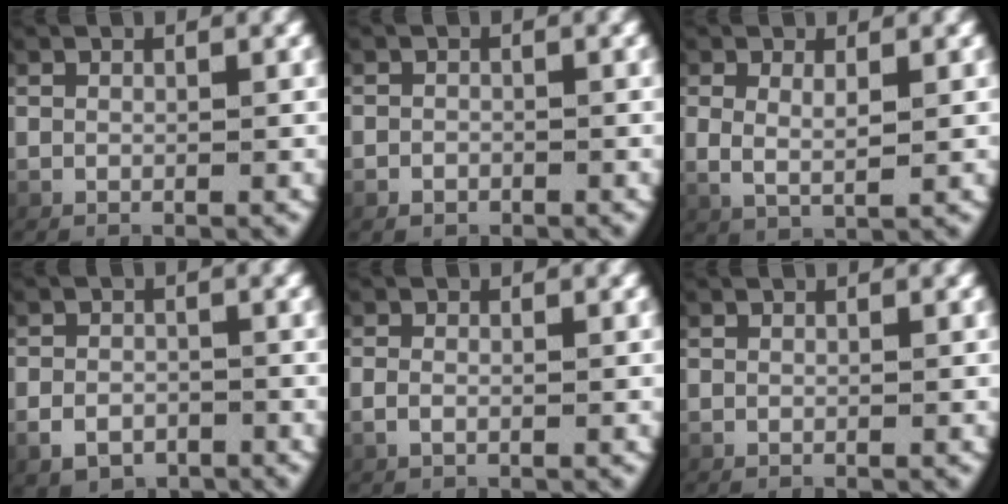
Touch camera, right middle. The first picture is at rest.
{"total": 0.7, "force": [-0.7, 0.2, 0.0], "torque": [-0.002, -0.006, -0.007]}
{"total": 2.7, "force": [0.7, 1.2, 2.3], "torque": [-0.056, -0.014, 0.026]}
{"total": 2.5, "force": [-1.8, 1.6, 0.7], "torque": [-0.012, -0.009, -0.025]}
{"total": 0.9, "force": [-0.4, 0.4, 0.8], "torque": [-0.028, -0.003, -0.001]}
{"total": 0.0}